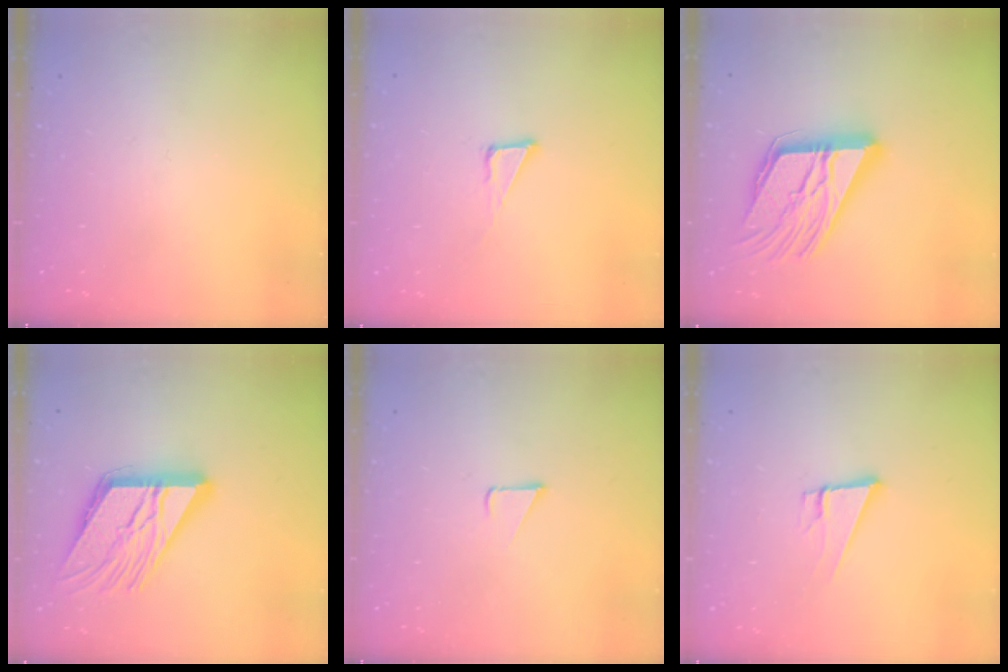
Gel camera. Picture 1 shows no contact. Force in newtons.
{"total": 3.8, "press": 3.7, "slide": 0.2}
{"total": 20.2, "press": 20.1, "slide": 2.1}
{"total": 17.8, "press": 17.7, "slide": 2.1}
{"total": 2.4, "press": 2.4, "slide": 0.2}
{"total": 9.0, "press": 8.3, "slide": 3.3}